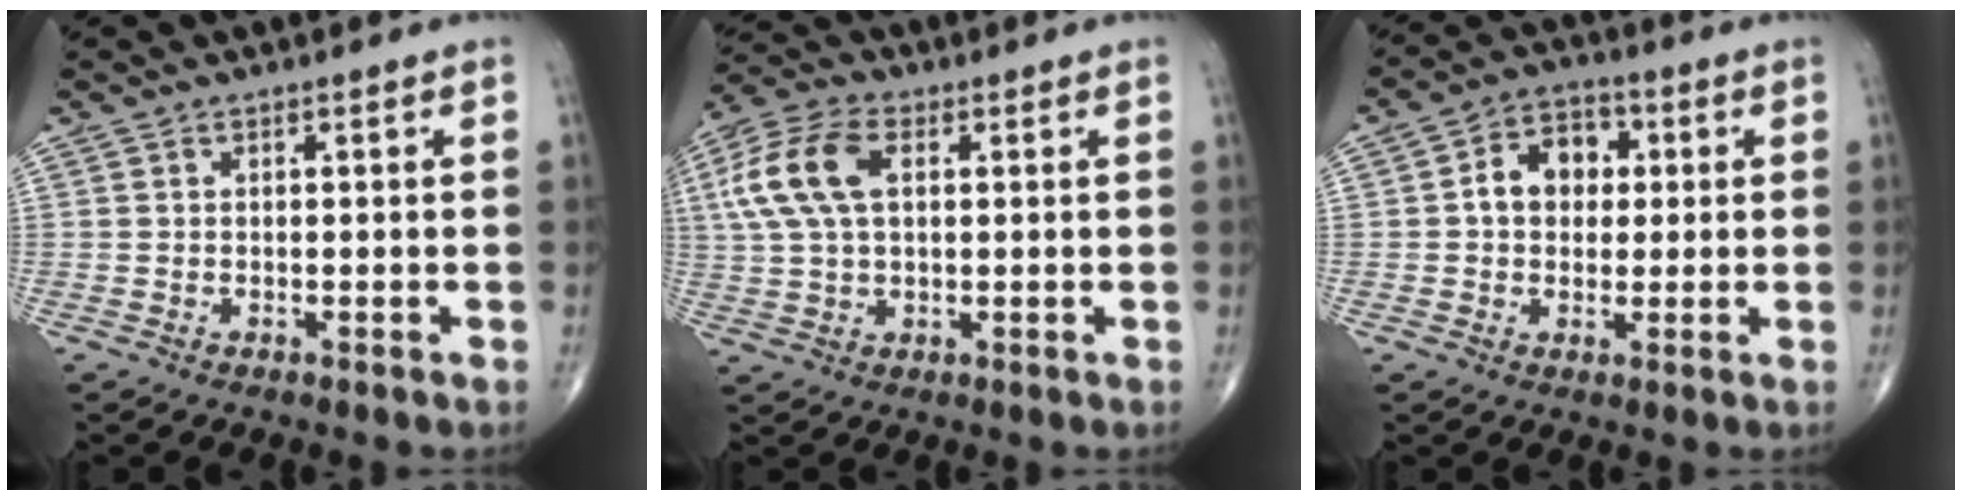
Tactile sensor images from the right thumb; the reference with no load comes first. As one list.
[{"total": 12.1, "force": [2.9, 6.9, 9.6], "torque": [-0.209, 0.019, 0.052]}, {"total": 8.7, "force": [1.1, 6.7, 5.5], "torque": [-0.059, 0.018, 0.011]}]